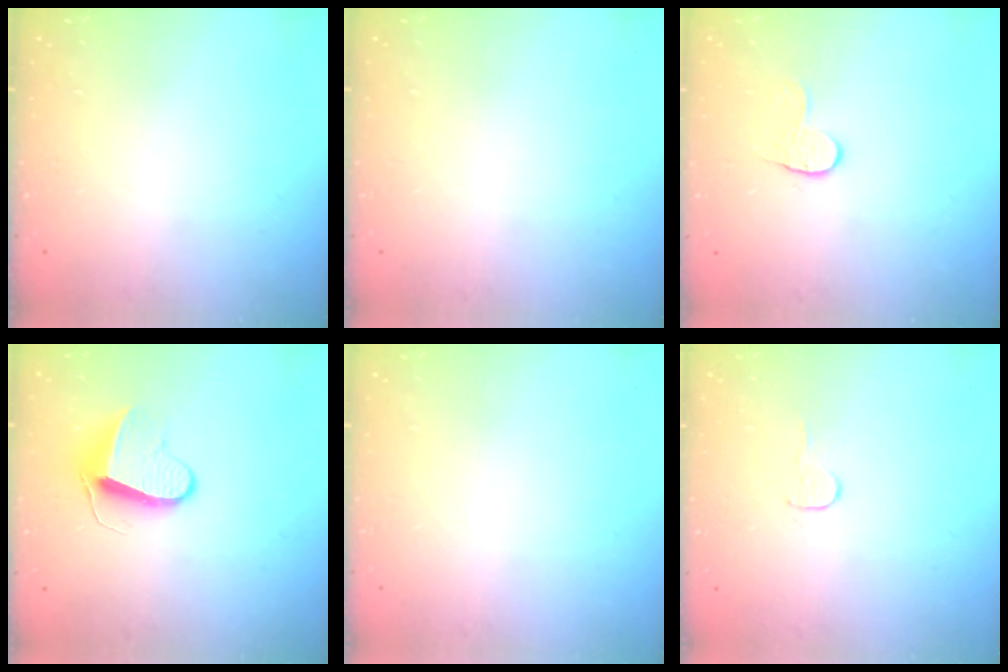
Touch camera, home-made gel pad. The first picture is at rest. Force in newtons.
{"total": 0.0}
{"total": 4.5, "press": 4.5, "slide": 0.5}
{"total": 9.4, "press": 9.4, "slide": 0.7}
{"total": 0.0}
{"total": 3.4, "press": 3.4, "slide": 0.3}